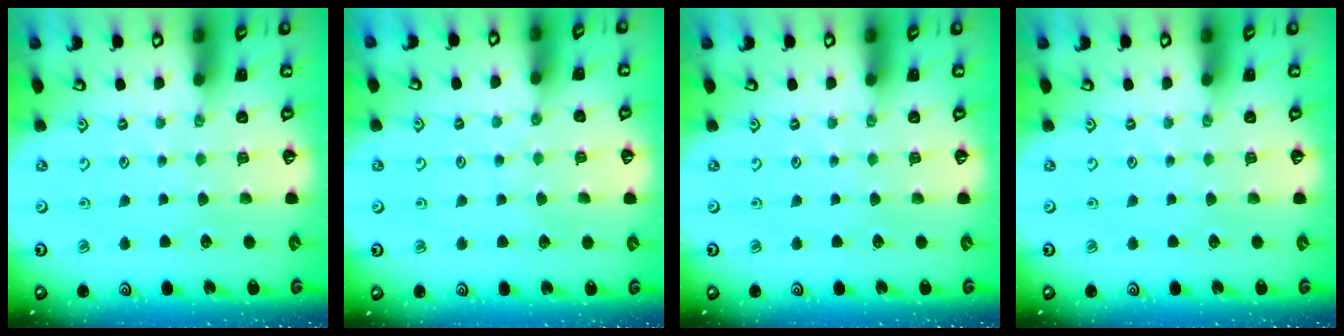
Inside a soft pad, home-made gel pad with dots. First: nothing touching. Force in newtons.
{"total": 3.8, "press": 3.7, "slide": 0.3}
{"total": 0.0}
{"total": 0.0}